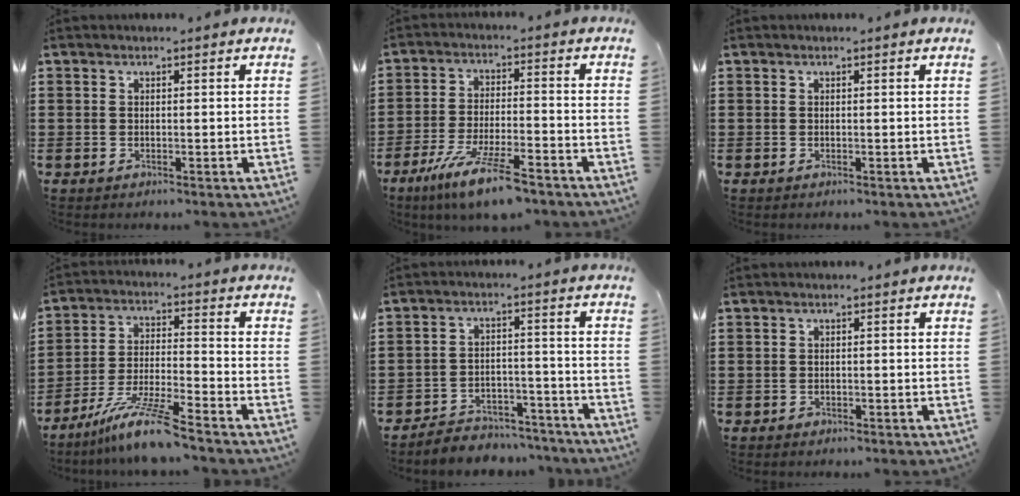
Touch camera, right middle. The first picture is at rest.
{"total": 9.5, "force": [-7.0, 1.0, 6.3], "torque": [-0.135, -0.009, -0.136]}
{"total": 0.0}
{"total": 9.4, "force": [-7.6, -0.1, 5.5], "torque": [-0.115, -0.010, -0.150]}
{"total": 5.1, "force": [-5.0, 0.9, 0.2], "torque": [-0.003, 0.014, -0.105]}
{"total": 0.7, "force": [-0.6, 0.3, 0.2], "torque": [-0.005, 0.000, -0.013]}